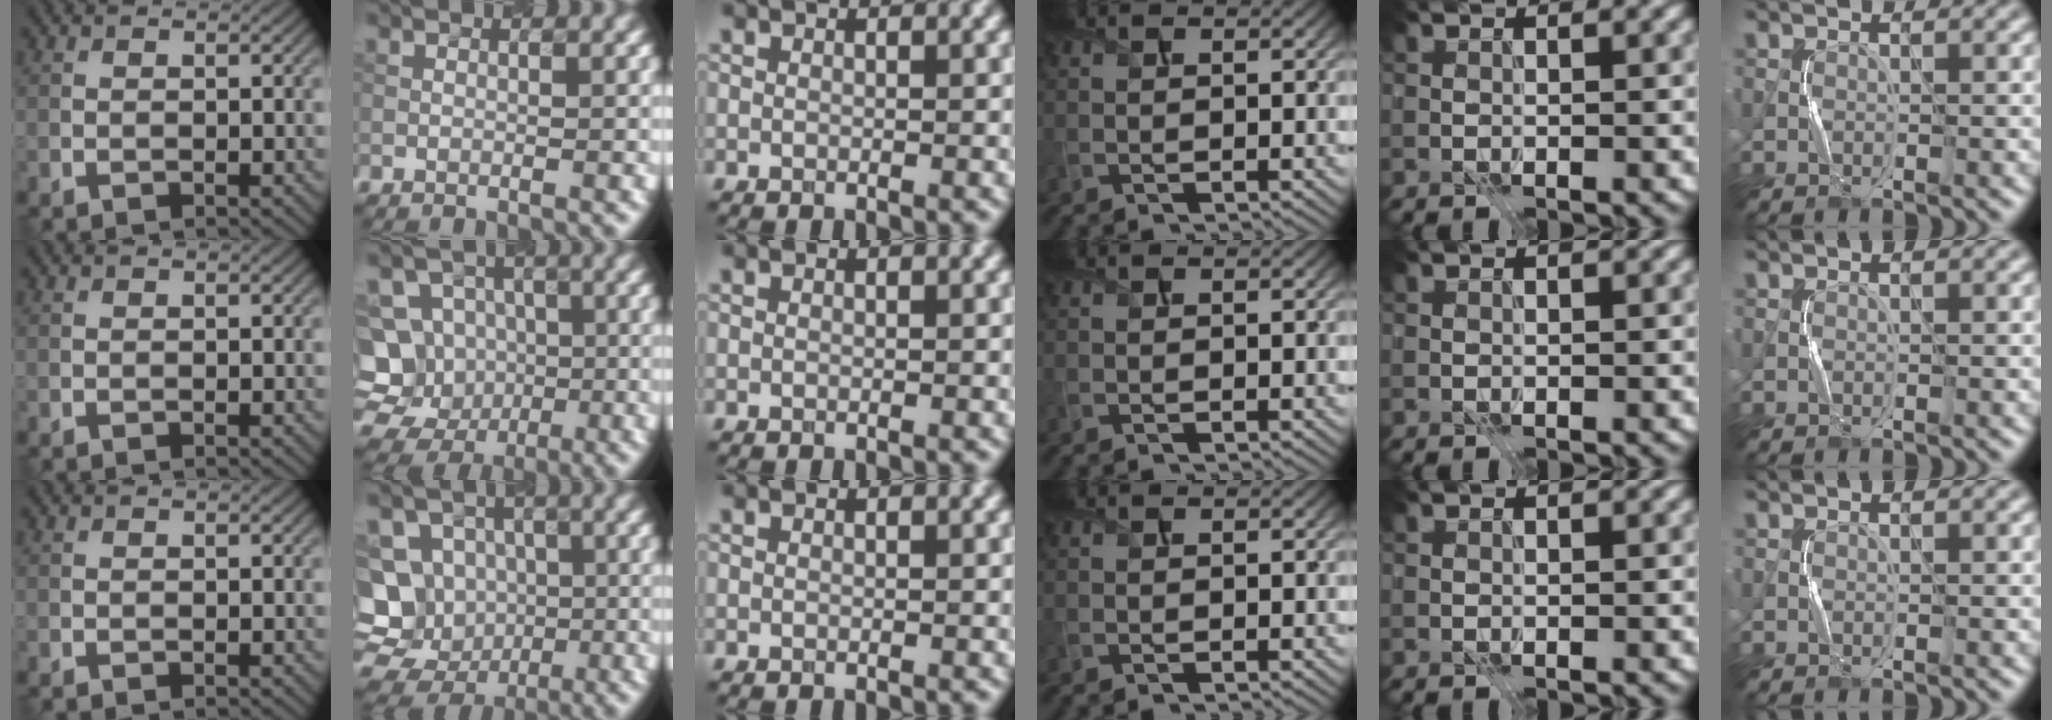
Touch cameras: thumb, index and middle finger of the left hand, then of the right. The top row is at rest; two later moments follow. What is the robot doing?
{"motion": "press", "object": "toy piano key"}